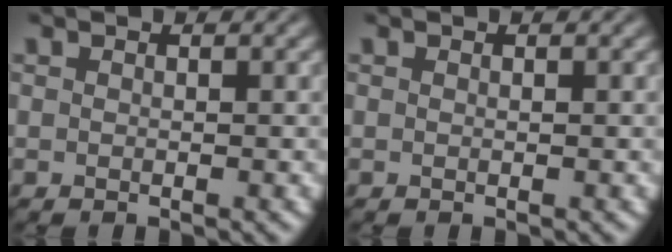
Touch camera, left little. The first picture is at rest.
{"total": 0.0}